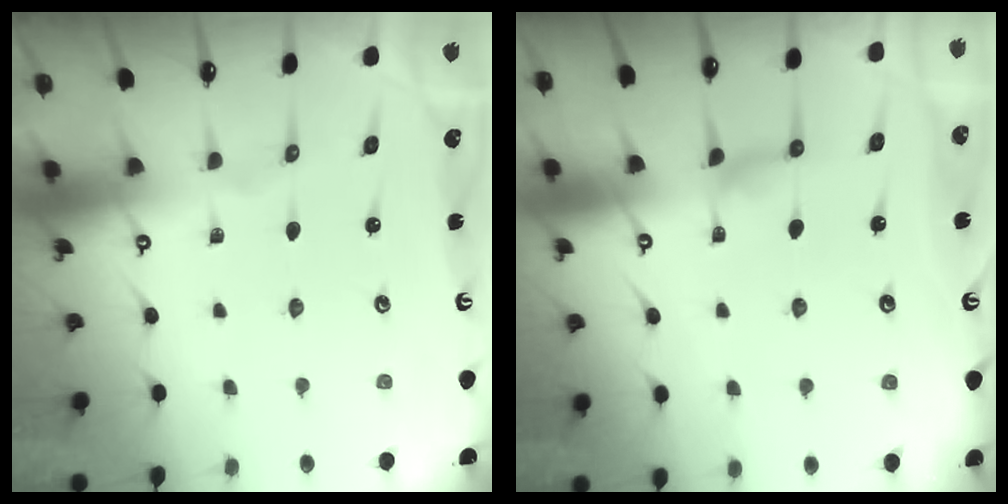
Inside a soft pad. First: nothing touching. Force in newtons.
{"total": 2.2, "press": 2.2, "slide": 0.4}